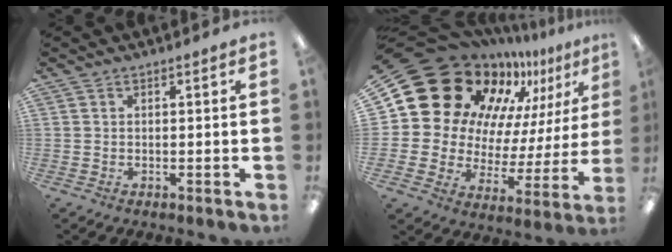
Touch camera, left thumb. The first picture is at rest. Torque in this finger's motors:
{"motor_torque": [0.43, 0.99, 1.40, -1.37, 0.42]}